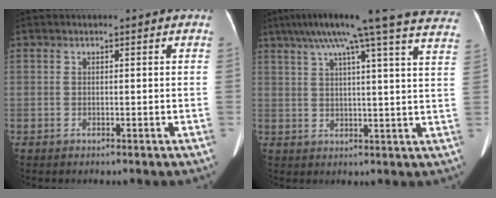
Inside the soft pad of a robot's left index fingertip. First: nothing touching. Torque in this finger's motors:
{"motor_torque": [0.04, -0.99, 0.16, 0.12]}